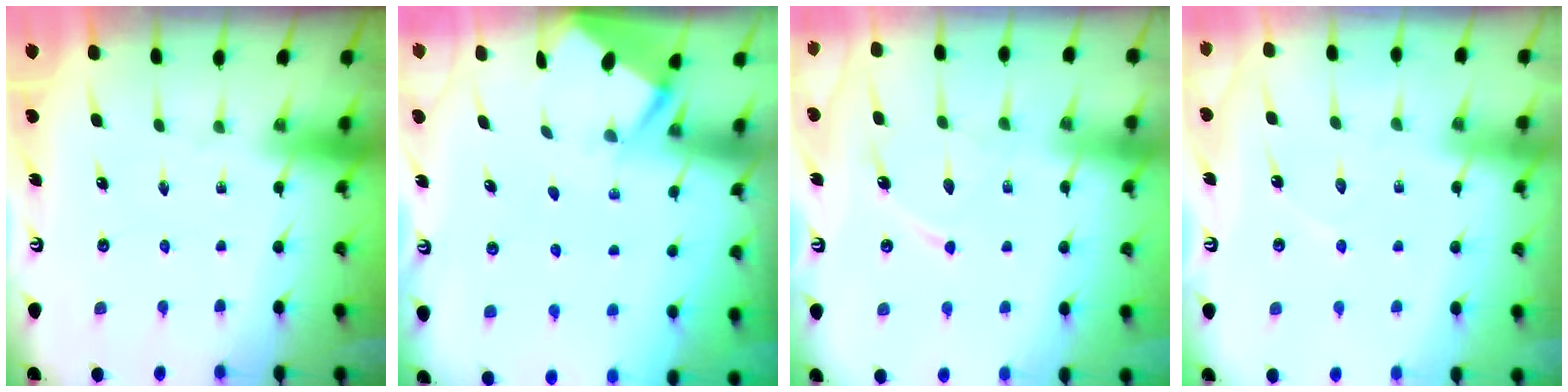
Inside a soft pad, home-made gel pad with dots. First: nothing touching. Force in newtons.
{"total": 2.7, "press": 2.6, "slide": 0.3}
{"total": 8.9, "press": 8.9, "slide": 0.8}
{"total": 5.4, "press": 5.4, "slide": 0.6}